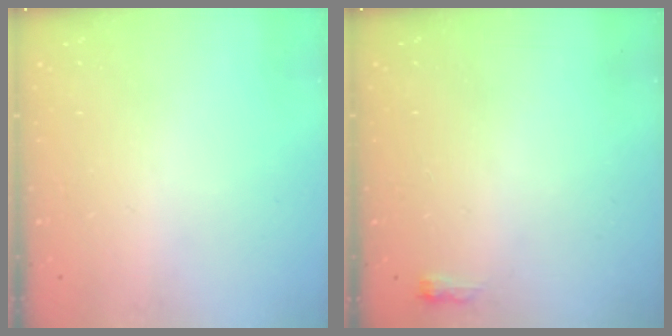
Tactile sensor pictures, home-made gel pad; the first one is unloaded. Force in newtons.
{"total": 9.8, "press": 2.8, "slide": 9.4}